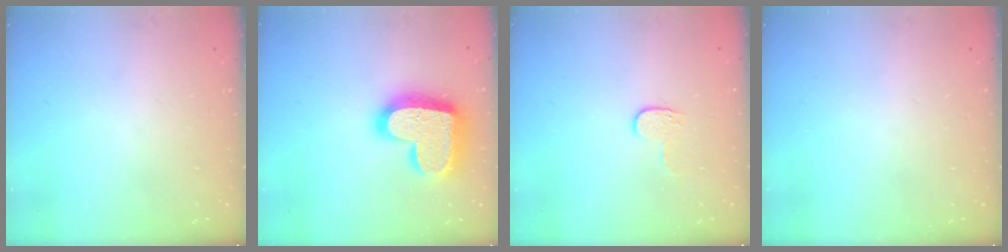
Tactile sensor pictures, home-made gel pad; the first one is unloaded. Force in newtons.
{"total": 20.8, "press": 20.7, "slide": 1.5}
{"total": 4.0, "press": 4.0, "slide": 0.5}
{"total": 0.0}